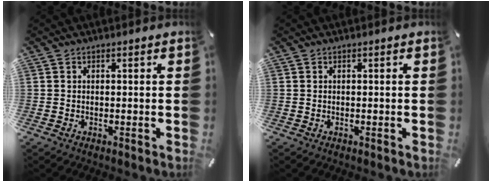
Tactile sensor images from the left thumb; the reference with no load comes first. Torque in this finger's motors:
{"motor_torque": [0.00, 0.00, -0.01, 0.00, 0.00]}